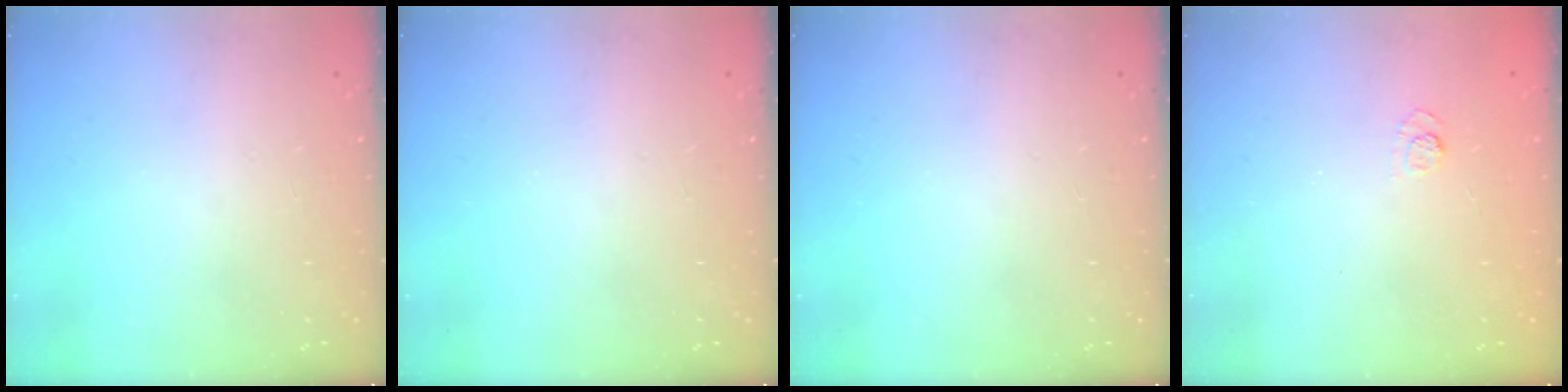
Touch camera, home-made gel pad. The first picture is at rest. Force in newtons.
{"total": 0.0}
{"total": 0.0}
{"total": 2.4, "press": 2.0, "slide": 1.3}